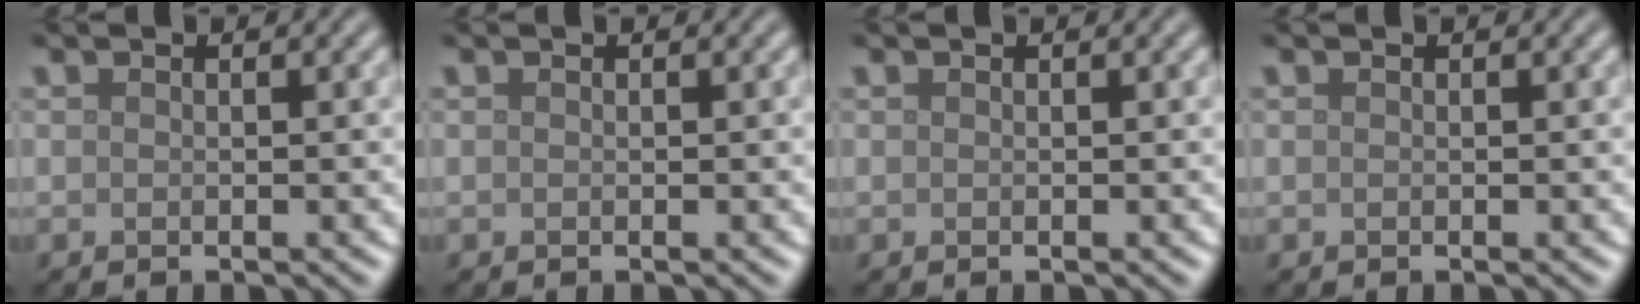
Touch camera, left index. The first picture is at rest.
{"total": 0.0}
{"total": 0.0}
{"total": 0.0}